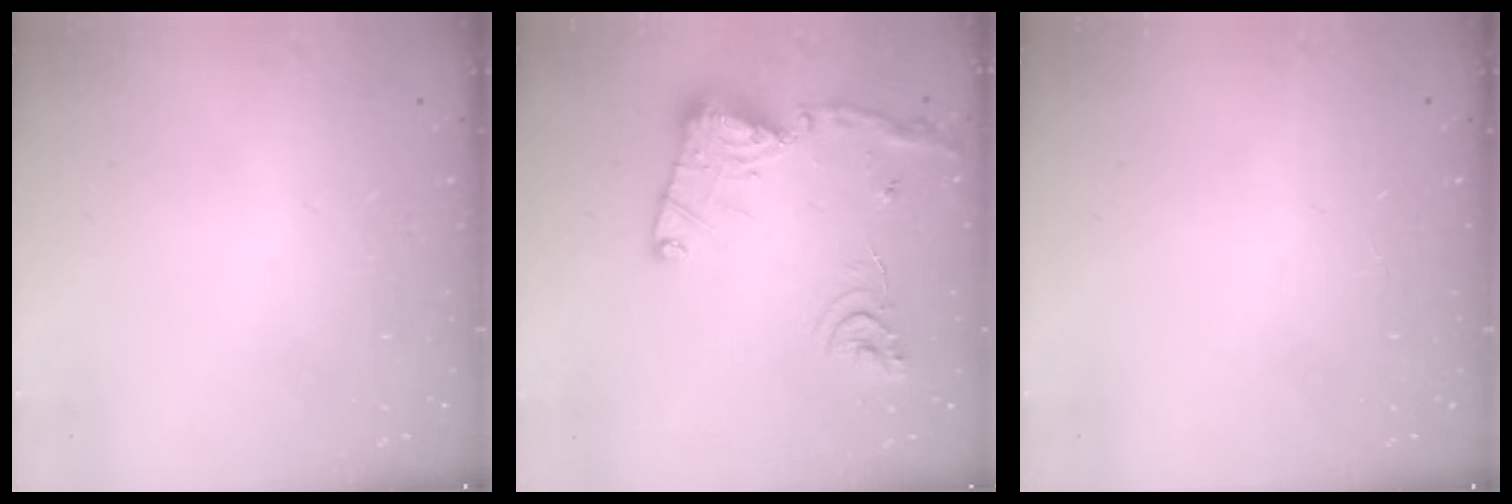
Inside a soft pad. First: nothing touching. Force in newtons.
{"total": 16.3, "press": 16.2, "slide": 1.5}
{"total": 0.0}